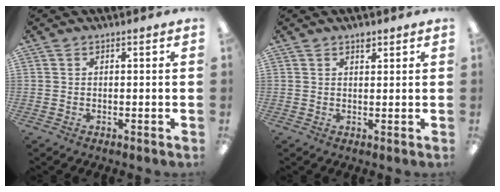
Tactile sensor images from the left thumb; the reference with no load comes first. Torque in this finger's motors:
{"motor_torque": [0.22, 0.12, 0.14, -0.14, 0.00]}